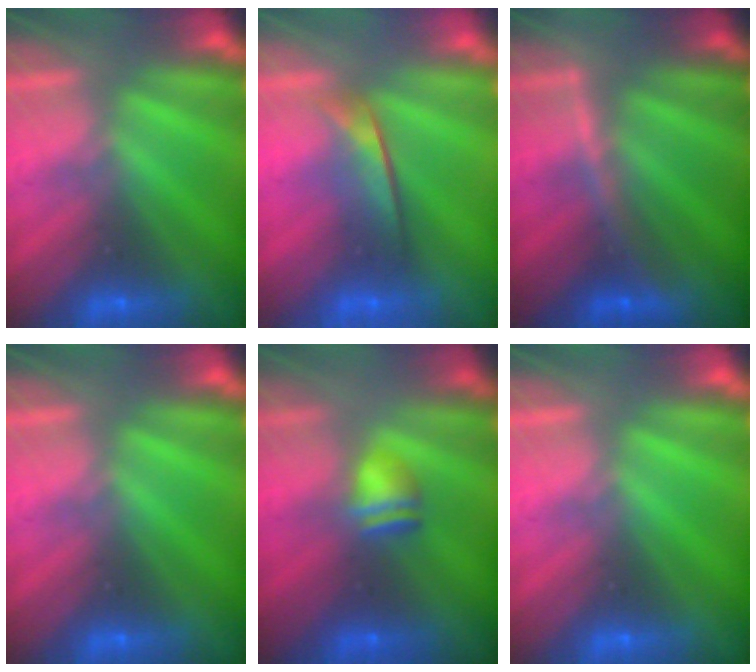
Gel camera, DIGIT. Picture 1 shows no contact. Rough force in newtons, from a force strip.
{"total": 2.0}
{"total": 3.1}
{"total": 0.0}
{"total": 2.4}
{"total": 0.0}